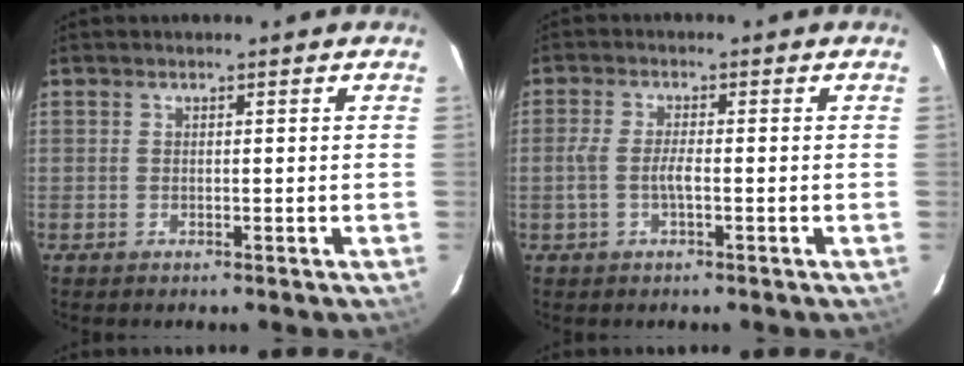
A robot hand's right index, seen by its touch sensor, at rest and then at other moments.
{"total": 3.4, "force": [-1.0, 0.6, 3.2], "torque": [-0.069, 0.002, -0.020]}